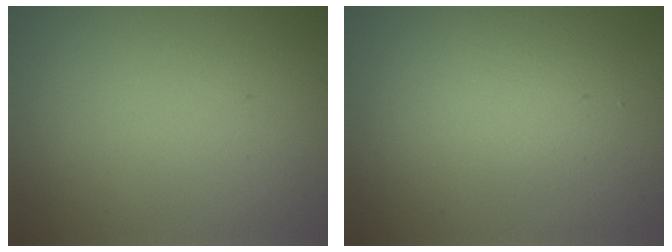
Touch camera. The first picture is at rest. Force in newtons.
{"total": 2.8, "press": 2.8, "slide": 0.2}